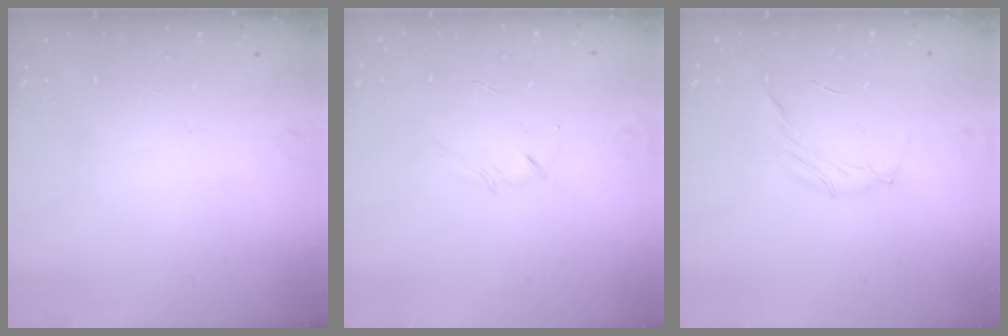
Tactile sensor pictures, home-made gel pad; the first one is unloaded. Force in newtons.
{"total": 2.9, "press": 2.8, "slide": 0.6}
{"total": 4.0, "press": 3.9, "slide": 1.0}